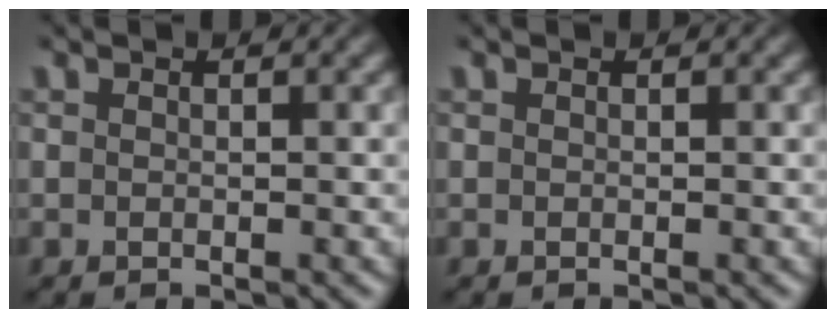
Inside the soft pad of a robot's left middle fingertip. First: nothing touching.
{"total": 0.0}